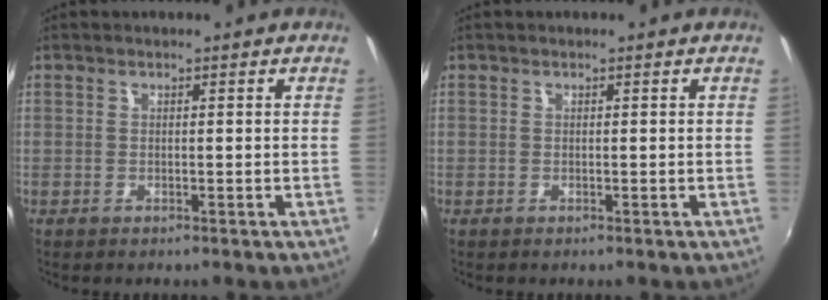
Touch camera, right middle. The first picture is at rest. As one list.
[{"total": 0.0}]